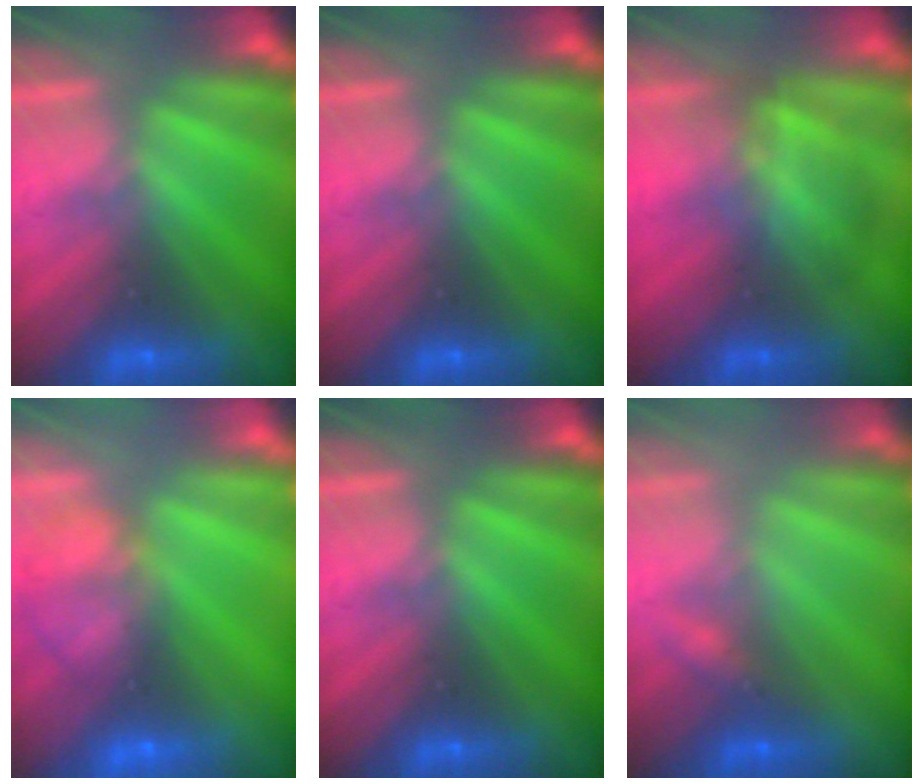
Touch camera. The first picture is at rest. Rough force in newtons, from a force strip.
{"total": 0.0}
{"total": 2.9}
{"total": 5.8}
{"total": 0.0}
{"total": 2.4}